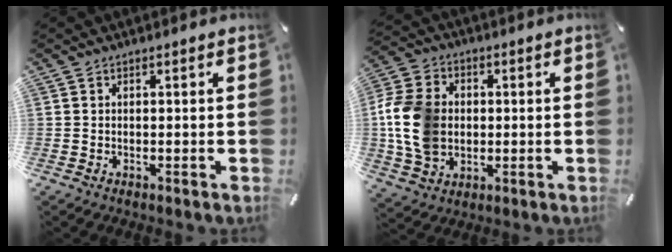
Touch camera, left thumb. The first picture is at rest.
{"total": 14.2, "force": [-0.1, 11.5, 8.3], "torque": [-0.189, 0.014, -0.002]}